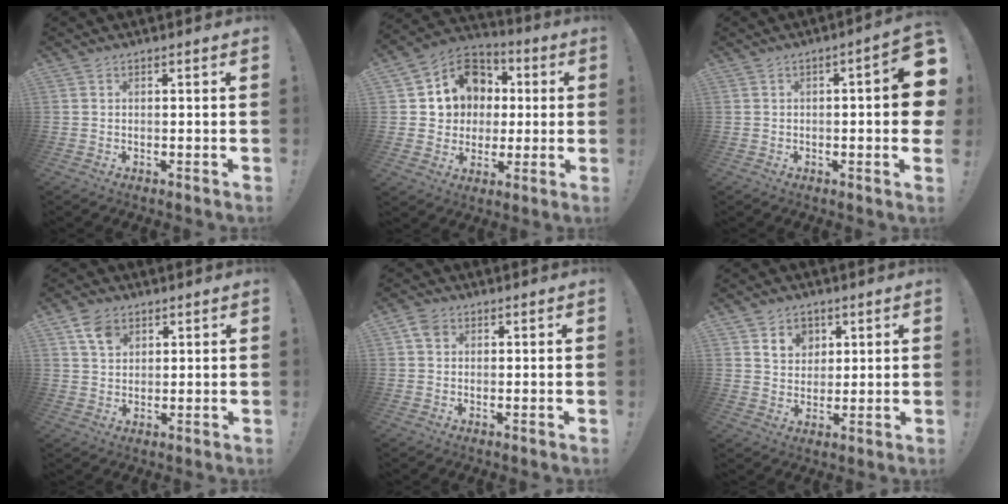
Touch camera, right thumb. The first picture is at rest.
{"total": 13.7, "force": [2.9, 12.4, 5.0], "torque": [-0.069, -0.006, 0.075]}
{"total": 8.4, "force": [0.2, 1.3, 8.3], "torque": [-0.105, -0.006, 0.002]}
{"total": 6.6, "force": [3.7, 4.5, 3.1], "torque": [-0.050, -0.011, 0.070]}
{"total": 3.6, "force": [1.5, 2.8, 1.7], "torque": [-0.026, -0.001, 0.029]}
{"total": 7.3, "force": [3.9, 5.8, 2.2], "torque": [-0.032, -0.020, 0.075]}